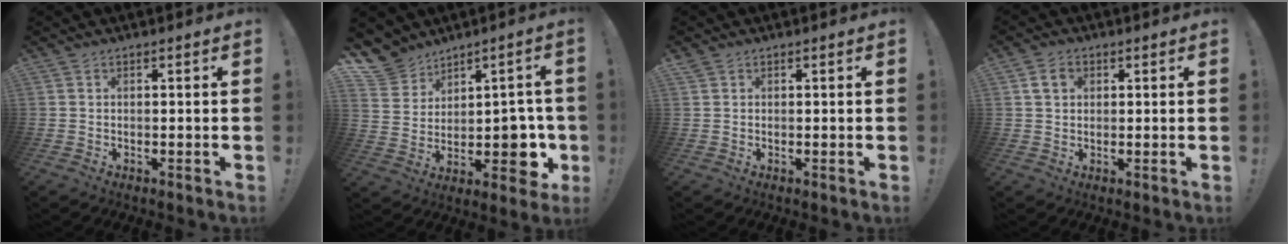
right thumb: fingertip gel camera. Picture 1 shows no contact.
{"total": 10.9, "force": [4.0, 9.0, 4.8], "torque": [-0.068, -0.031, 0.097]}
{"total": 0.7, "force": [0.5, 0.5, 0.0], "torque": [0.009, -0.002, 0.007]}
{"total": 4.8, "force": [1.6, 3.7, 2.6], "torque": [-0.038, 0.004, 0.030]}